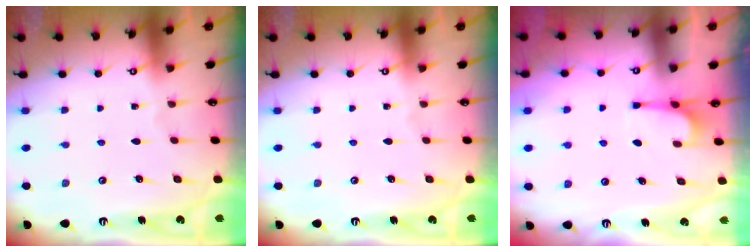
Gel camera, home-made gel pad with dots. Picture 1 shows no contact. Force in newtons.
{"total": 0.0}
{"total": 2.2, "press": 2.2, "slide": 0.5}